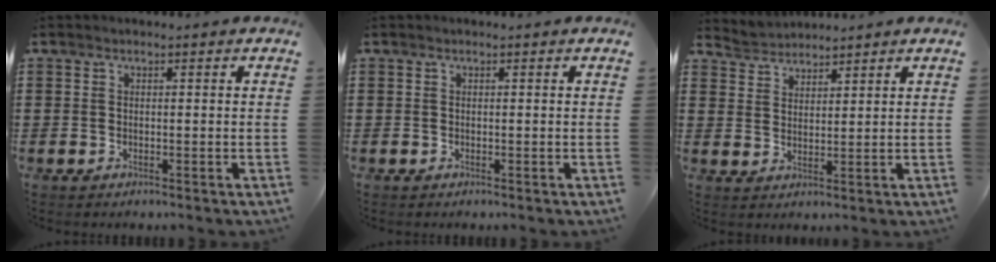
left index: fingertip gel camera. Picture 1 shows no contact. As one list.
[{"total": 0.0}, {"total": 3.1, "force": [2.9, 0.9, -0.7], "torque": [0.001, -0.007, 0.053]}]